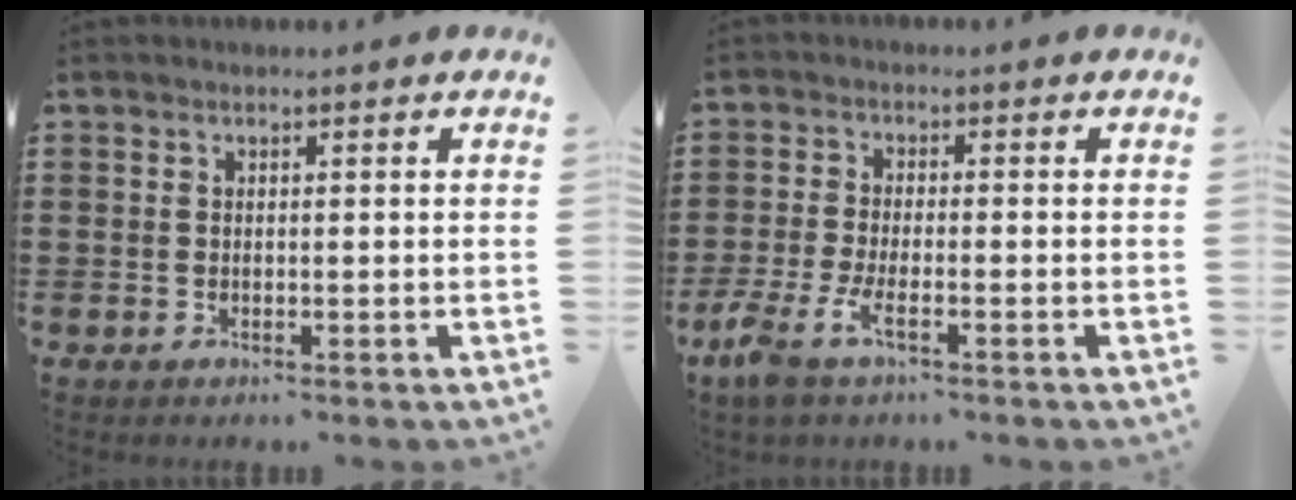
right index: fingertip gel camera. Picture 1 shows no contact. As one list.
[{"total": 4.3, "force": [-2.5, 0.9, 3.3], "torque": [-0.083, -0.015, -0.051]}]